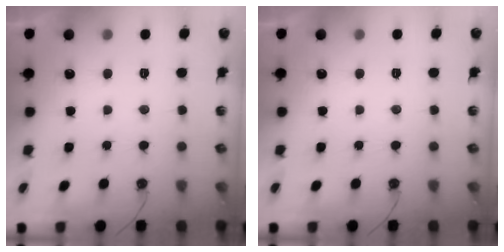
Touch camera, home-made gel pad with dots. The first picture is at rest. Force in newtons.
{"total": 0.0}